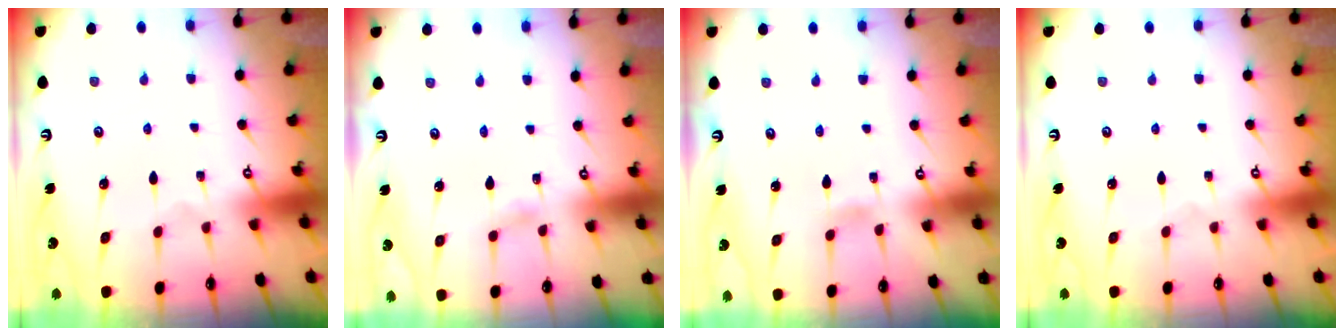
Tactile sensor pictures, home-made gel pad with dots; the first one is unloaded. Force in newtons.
{"total": 1.7, "press": 1.7, "slide": 0.2}
{"total": 2.5, "press": 2.5, "slide": 0.3}
{"total": 0.0}